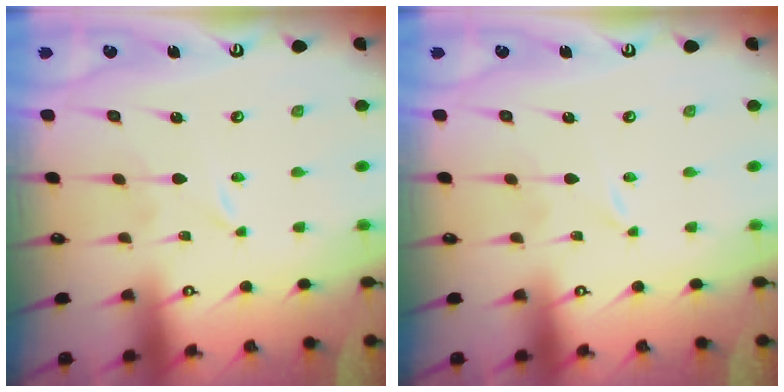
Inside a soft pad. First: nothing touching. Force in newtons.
{"total": 0.0}